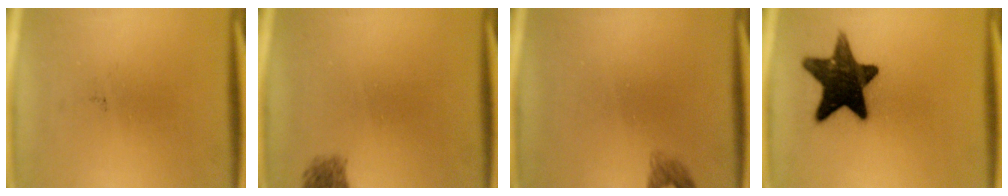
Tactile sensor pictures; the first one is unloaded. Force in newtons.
{"total": 1.8}
{"total": 1.4}
{"total": 15.0}